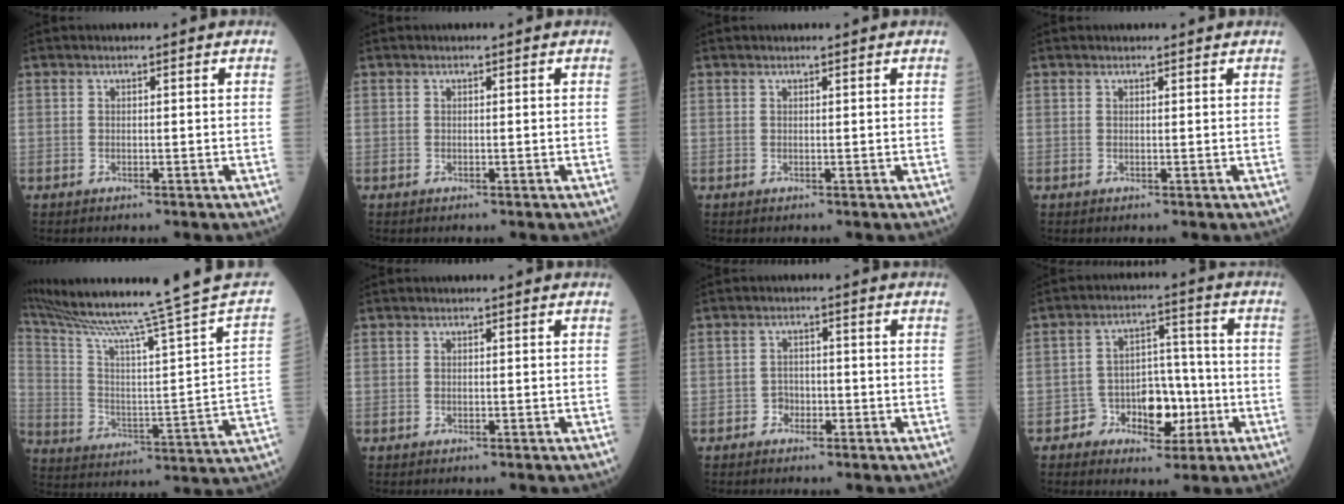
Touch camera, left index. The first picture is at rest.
{"total": 0.0}
{"total": 0.6, "force": [0.5, -0.1, 0.2], "torque": [-0.006, 0.001, 0.011]}
{"total": 1.1, "force": [1.1, 0.0, 0.1], "torque": [-0.009, 0.002, 0.012]}
{"total": 23.1, "force": [19.6, -3.7, 11.6], "torque": [-0.193, -0.090, 0.285]}
{"total": 0.0}
{"total": 2.0, "force": [-1.2, 1.5, 0.7], "torque": [-0.006, 0.007, -0.023]}
{"total": 8.3, "force": [-3.2, 5.4, 5.4], "torque": [-0.081, 0.023, -0.045]}